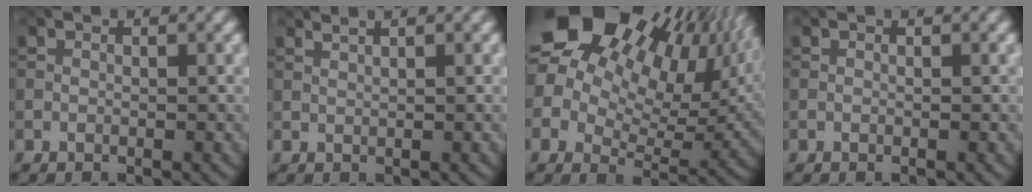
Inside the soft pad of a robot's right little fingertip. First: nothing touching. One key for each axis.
{"total": 1.1, "fx": 0.9, "fy": 0.2, "fz": 0.5, "tx": -0.006, "ty": 0.001, "tz": 0.013}
{"total": 21.9, "fx": 10.4, "fy": 13.7, "fz": 13.5, "tx": -0.257, "ty": 0.051, "tz": 0.182}
{"total": 0.0}